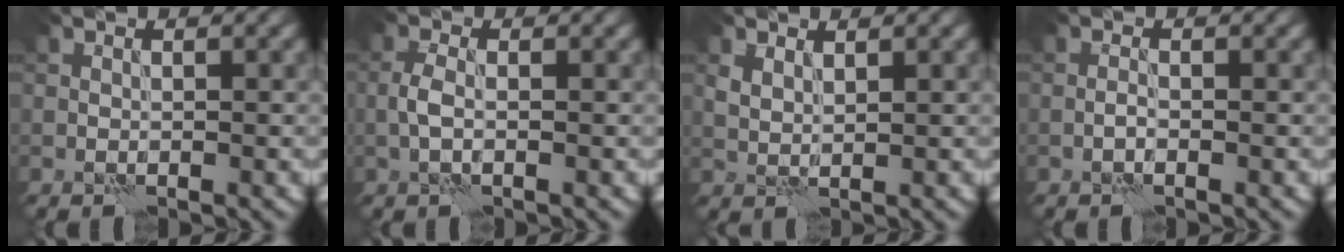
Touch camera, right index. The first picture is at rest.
{"total": 1.9, "force": [-0.7, 0.9, 1.6], "torque": [-0.034, 0.001, -0.018]}
{"total": 1.5, "force": [1.0, 0.7, 0.8], "torque": [-0.021, 0.000, 0.023]}
{"total": 0.9, "force": [-0.6, 0.2, 0.6], "torque": [-0.012, 0.004, -0.015]}